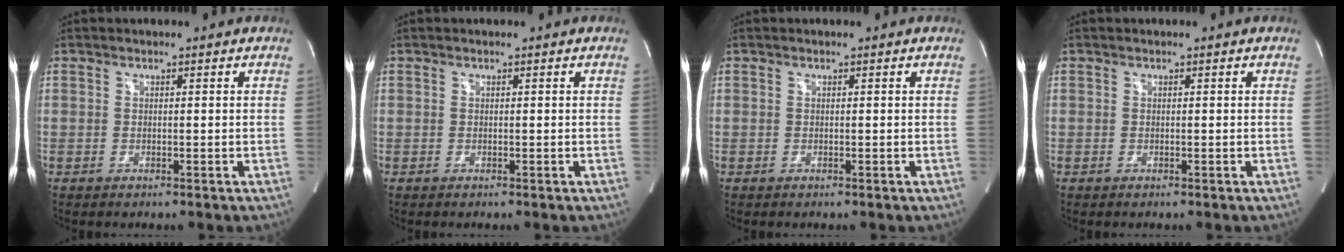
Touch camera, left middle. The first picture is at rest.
{"total": 0.0}
{"total": 0.0}
{"total": 0.0}